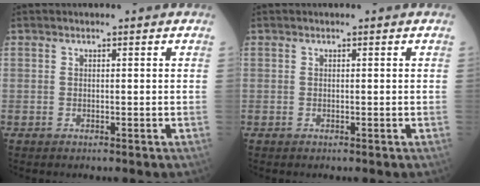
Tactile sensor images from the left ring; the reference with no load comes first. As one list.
[{"total": 0.0}]